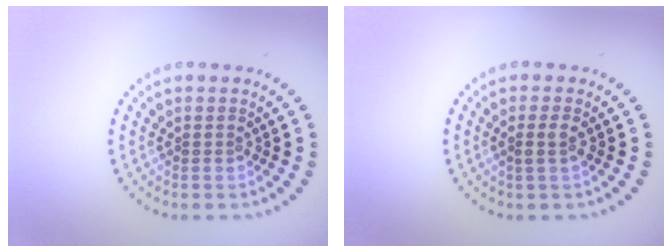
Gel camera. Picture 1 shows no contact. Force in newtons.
{"total": 1.3, "press": 1.1, "slide": 0.7}